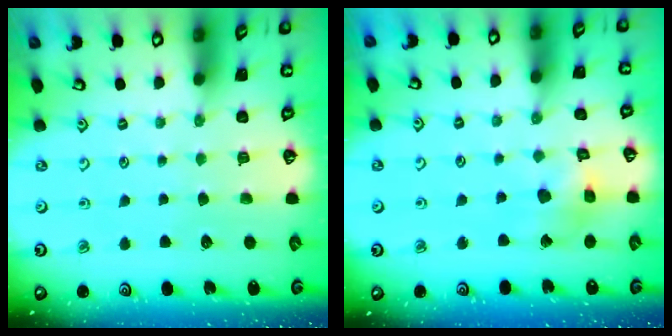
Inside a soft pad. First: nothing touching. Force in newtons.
{"total": 10.8, "press": 10.7, "slide": 1.6}